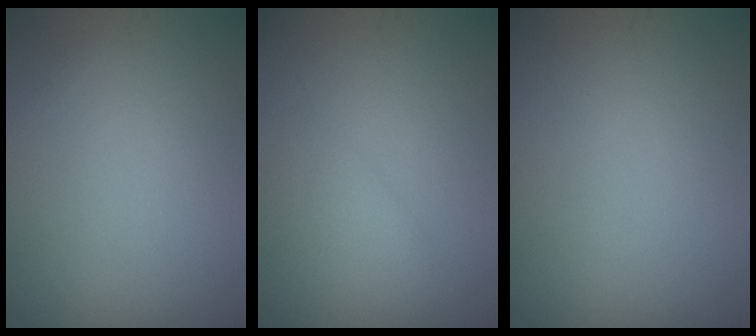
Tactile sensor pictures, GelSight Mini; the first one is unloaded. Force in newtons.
{"total": 1.9, "press": 1.9, "slide": 0.1}
{"total": 0.0}